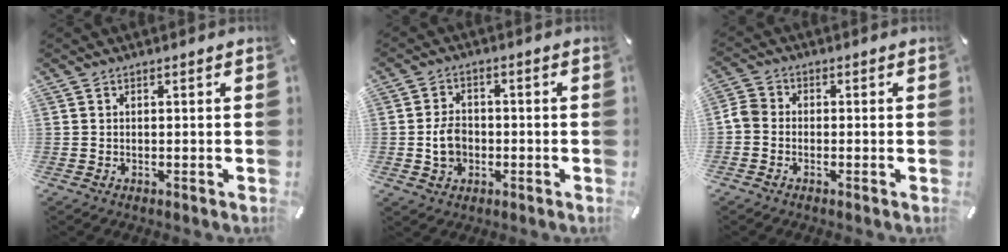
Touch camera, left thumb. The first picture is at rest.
{"total": 6.1, "force": [-1.0, 5.0, 3.5], "torque": [-0.062, -0.003, -0.020]}
{"total": 3.1, "force": [-1.4, 2.4, 1.4], "torque": [-0.032, 0.009, -0.027]}